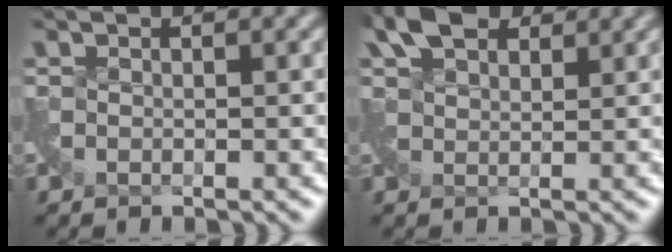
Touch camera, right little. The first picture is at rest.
{"total": 4.3, "force": [3.2, 2.2, 1.8], "torque": [-0.038, 0.014, 0.055]}